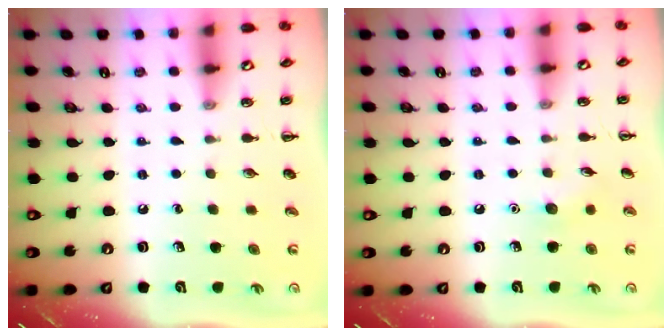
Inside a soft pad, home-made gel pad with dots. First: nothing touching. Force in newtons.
{"total": 5.6, "press": 5.4, "slide": 1.6}